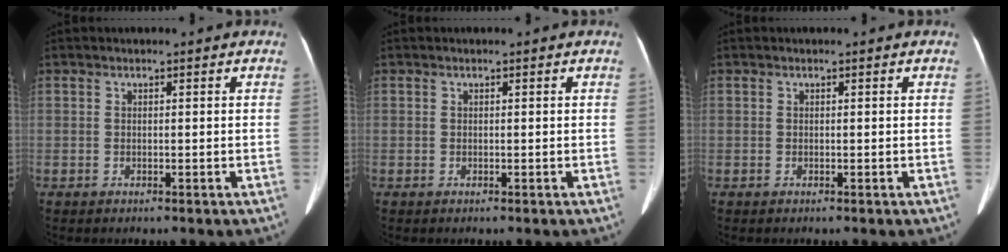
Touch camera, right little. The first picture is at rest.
{"total": 0.0}
{"total": 0.0}